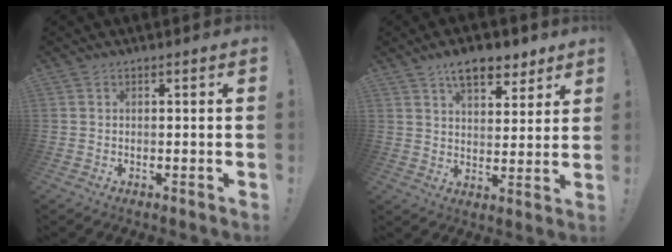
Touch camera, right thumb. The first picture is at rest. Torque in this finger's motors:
{"motor_torque": [0.02, 0.26, 0.12, 0.27, 0.01]}